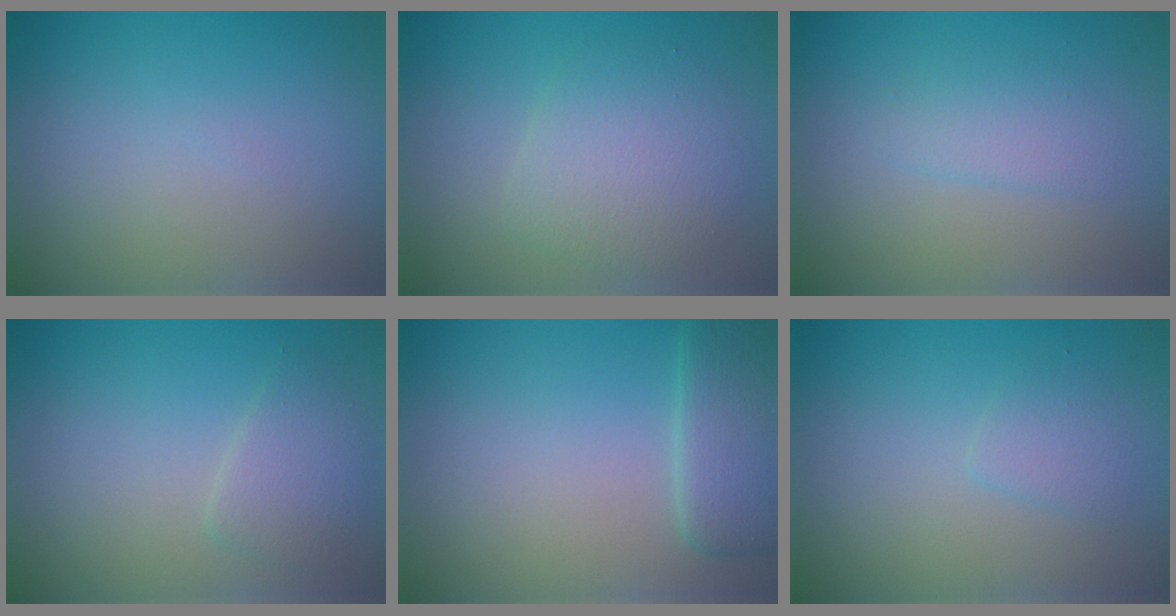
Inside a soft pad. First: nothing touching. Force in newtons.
{"total": 4.1, "press": 4.1, "slide": 0.0}
{"total": 1.8, "press": 1.8, "slide": 0.1}
{"total": 2.3, "press": 2.3, "slide": 0.1}
{"total": 3.4, "press": 2.9, "slide": 1.8}
{"total": 1.4, "press": 1.4, "slide": 0.1}